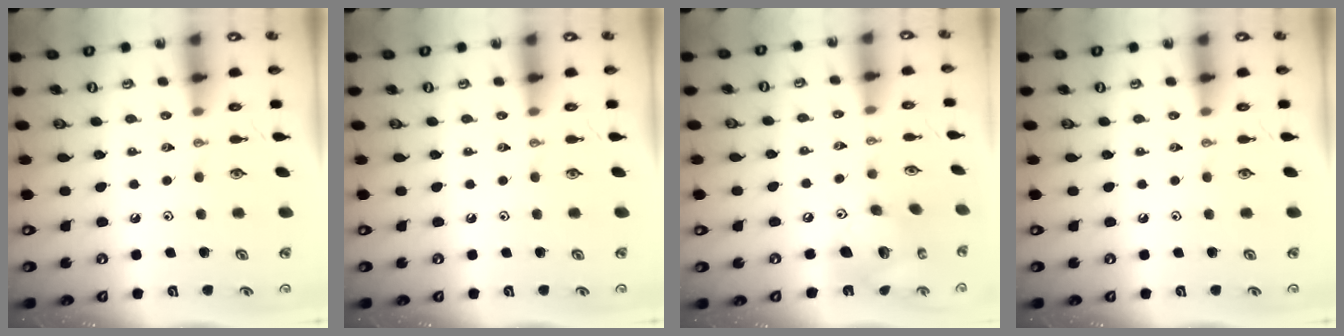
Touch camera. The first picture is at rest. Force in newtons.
{"total": 0.0}
{"total": 14.5, "press": 14.4, "slide": 1.0}
{"total": 0.0}